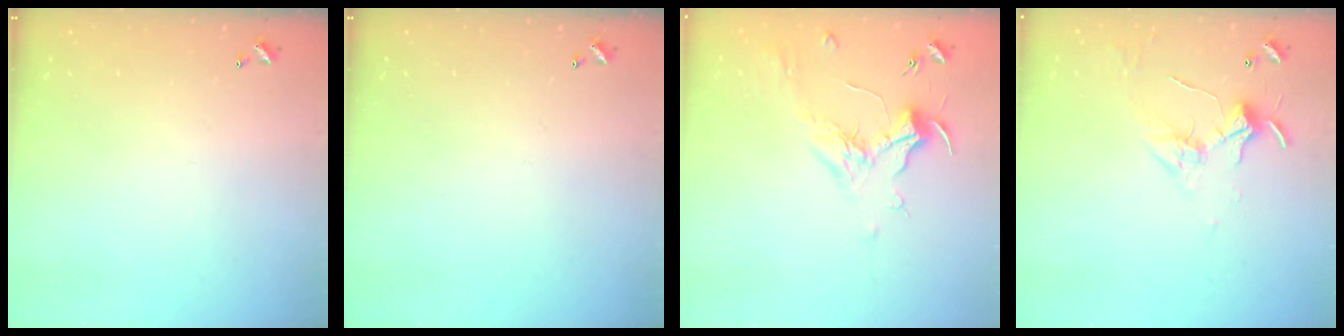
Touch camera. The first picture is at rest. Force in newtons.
{"total": 0.0}
{"total": 2.0, "press": 1.9, "slide": 0.6}
{"total": 4.2, "press": 4.2, "slide": 0.4}